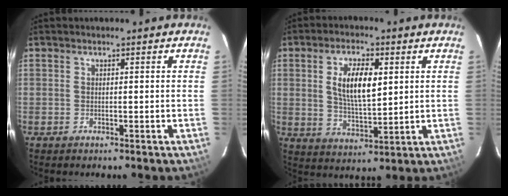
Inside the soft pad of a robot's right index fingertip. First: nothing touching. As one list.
[{"total": 9.7, "force": [2.4, 3.9, 8.5], "torque": [-0.160, 0.004, 0.049]}]